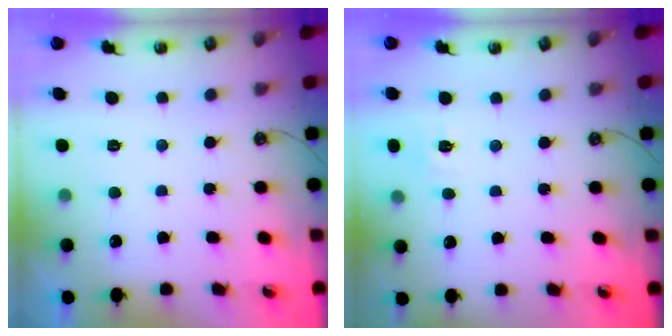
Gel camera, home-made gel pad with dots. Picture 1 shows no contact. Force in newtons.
{"total": 4.3, "press": 4.2, "slide": 0.7}